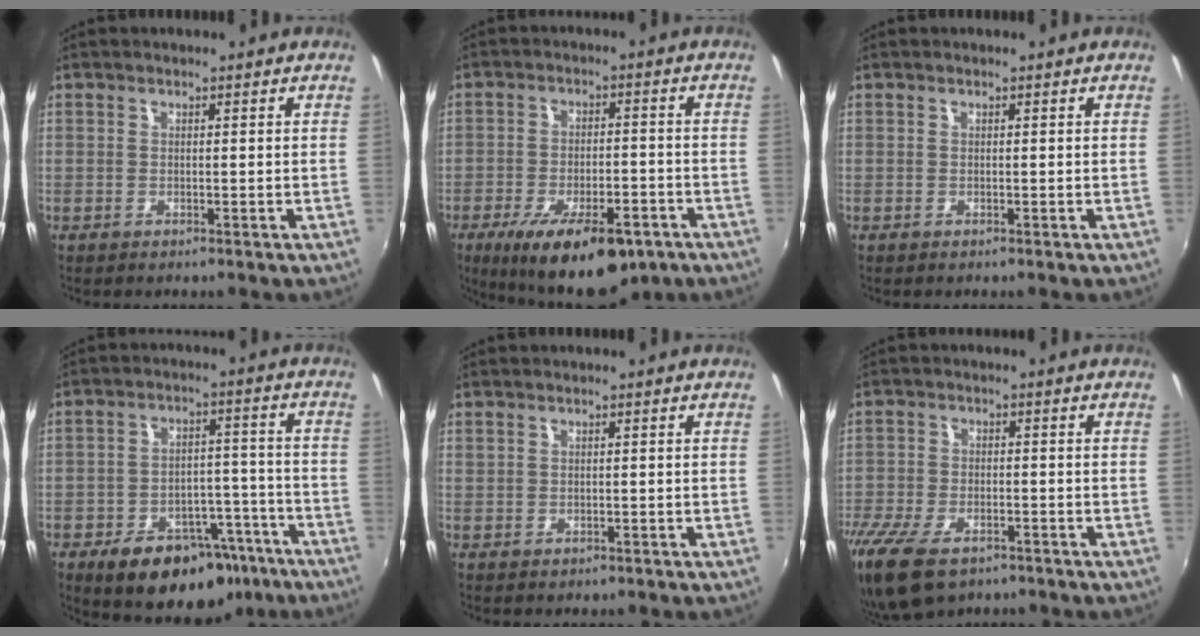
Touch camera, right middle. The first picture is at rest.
{"total": 17.6, "force": [-10.9, 6.8, 12.0], "torque": [-0.218, -0.034, -0.153]}
{"total": 0.0}
{"total": 17.3, "force": [-11.2, 9.9, 8.8], "torque": [-0.150, 0.023, -0.137]}
{"total": 0.5, "force": [0.1, 0.5, 0.1], "torque": [-0.001, 0.001, 0.002]}
{"total": 11.1, "force": [-7.6, 5.3, 6.1], "torque": [-0.158, -0.034, -0.141]}